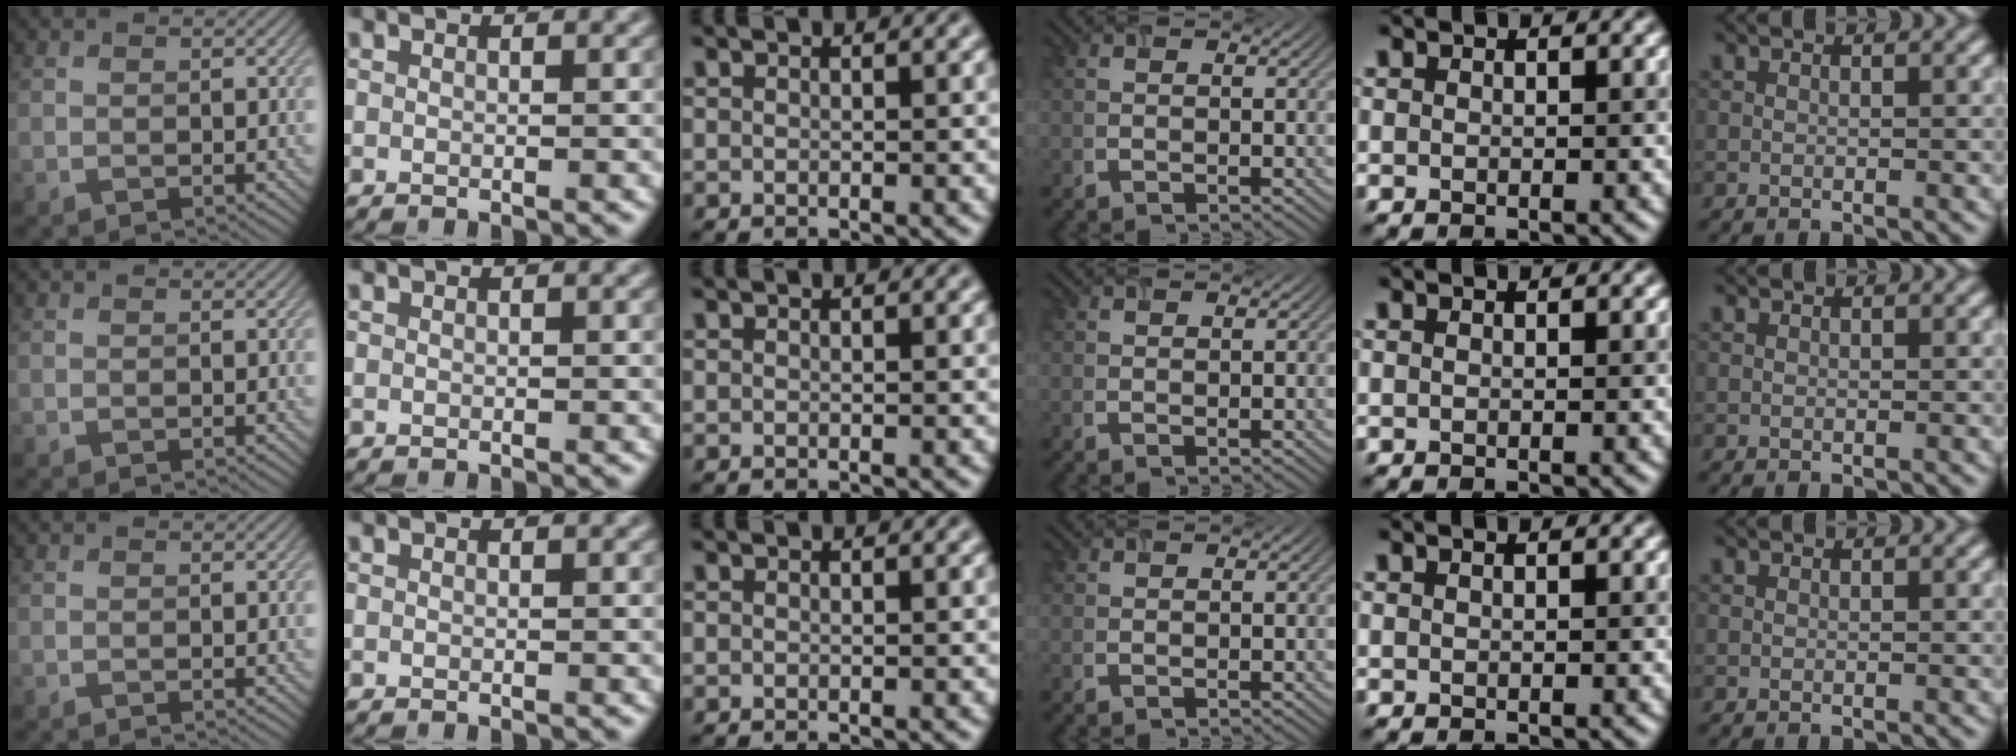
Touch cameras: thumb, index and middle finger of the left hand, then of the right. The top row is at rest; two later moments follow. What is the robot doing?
{"motion": "insert", "object": "airpods case & airpods"}